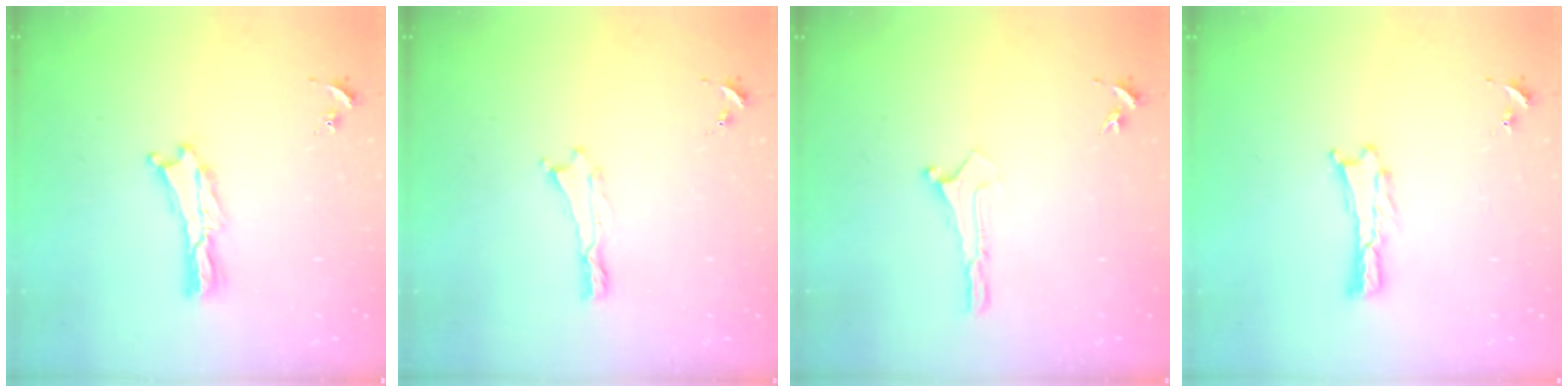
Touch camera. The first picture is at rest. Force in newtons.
{"total": 0.0}
{"total": 0.0}
{"total": 0.0}